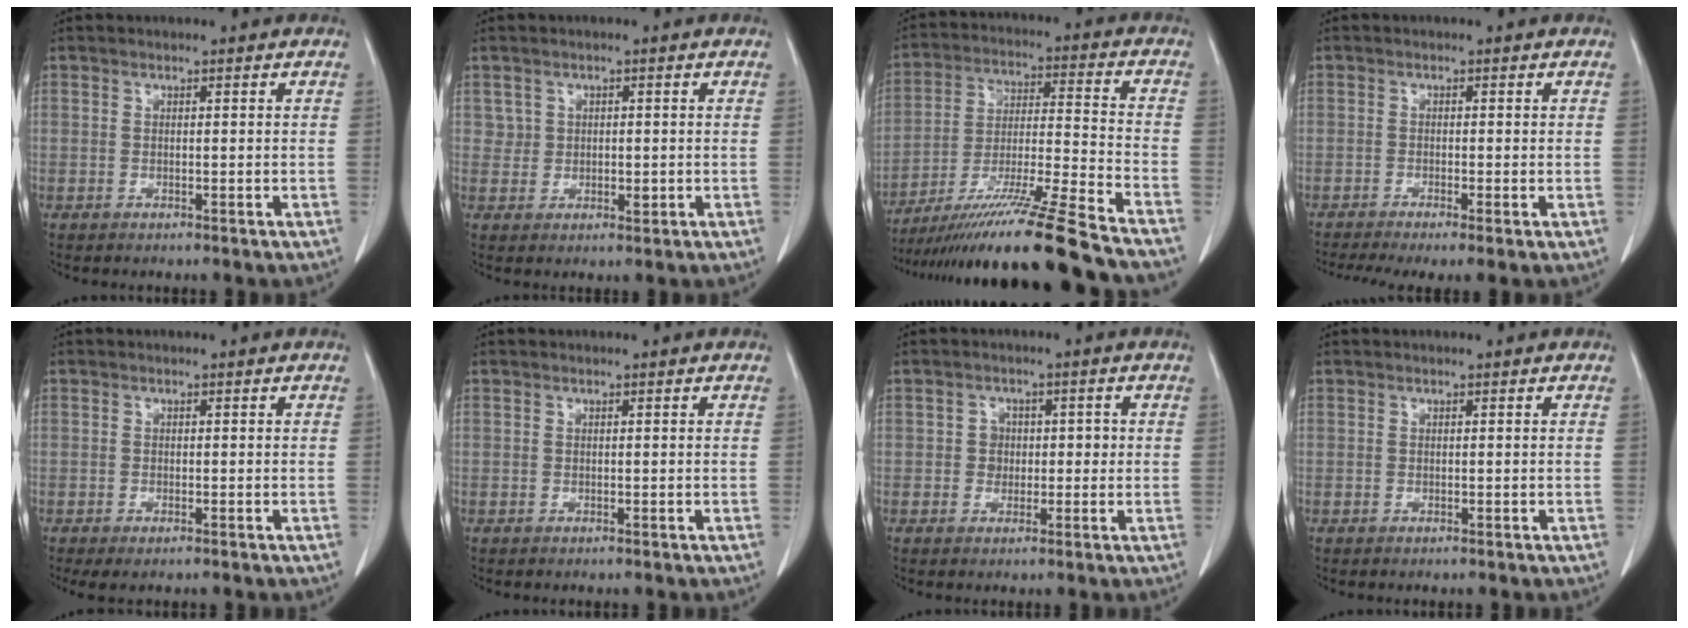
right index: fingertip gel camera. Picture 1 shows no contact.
{"total": 2.3, "force": [0.4, 2.1, 0.8], "torque": [-0.008, -0.001, 0.006]}
{"total": 20.9, "force": [-17.3, -1.7, 11.6], "torque": [-0.192, -0.028, -0.299]}
{"total": 6.4, "force": [-4.3, 1.0, 4.7], "torque": [-0.078, -0.013, -0.074]}
{"total": 1.9, "force": [-1.3, 0.5, 1.3], "torque": [-0.019, -0.006, -0.018]}
{"total": 0.0}
{"total": 2.7, "force": [-0.1, 2.5, 1.0], "torque": [-0.005, 0.011, -0.004]}
{"total": 0.0}